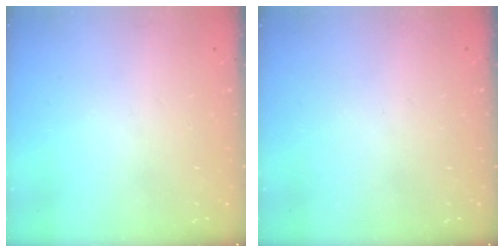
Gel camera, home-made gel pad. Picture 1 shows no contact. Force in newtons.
{"total": 0.0}